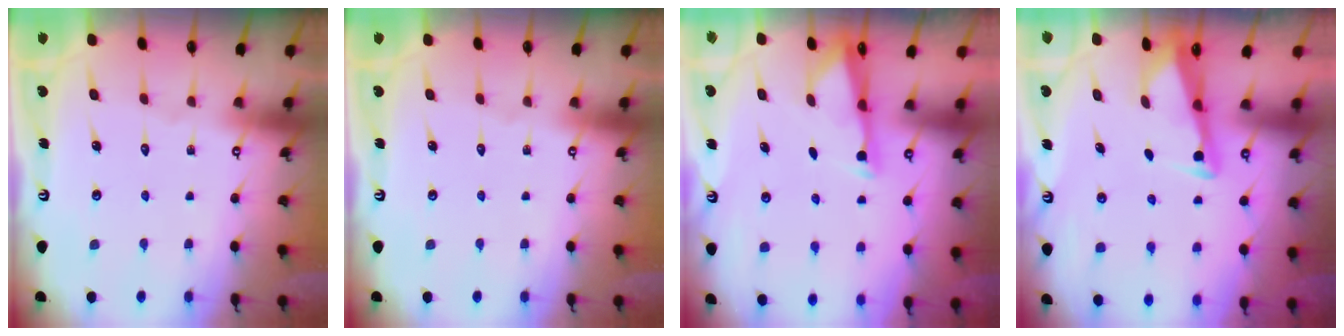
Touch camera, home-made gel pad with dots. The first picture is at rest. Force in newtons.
{"total": 0.0}
{"total": 3.1, "press": 3.0, "slide": 0.6}
{"total": 2.9, "press": 2.9, "slide": 0.4}